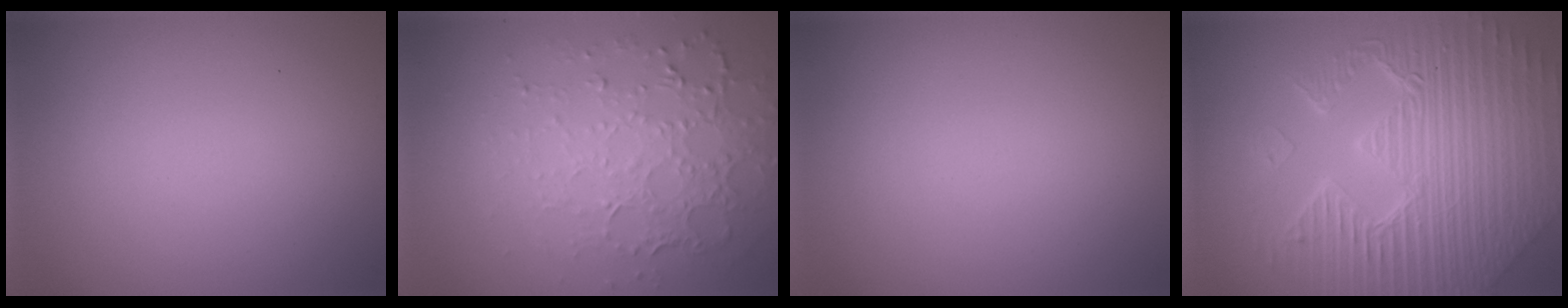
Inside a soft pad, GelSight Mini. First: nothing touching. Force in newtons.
{"total": 4.9, "press": 3.4, "slide": 3.5}
{"total": 0.0}
{"total": 11.3, "press": 7.2, "slide": 8.7}